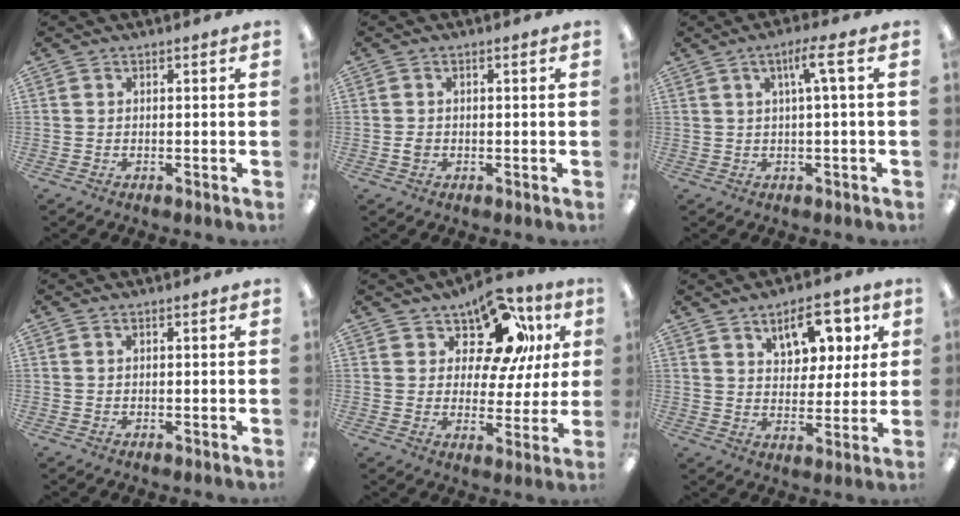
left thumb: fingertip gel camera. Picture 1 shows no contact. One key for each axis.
{"total": 1.5, "fx": -0.2, "fy": 1.1, "fz": 1.0, "tx": -0.019, "ty": 0.003, "tz": -0.004}
{"total": 5.9, "fx": 2.0, "fy": 0.7, "fz": 5.5, "tx": -0.104, "ty": 0.000, "tz": 0.028}
{"total": 0.6, "fx": 0.2, "fy": 0.2, "fz": 0.5, "tx": -0.010, "ty": 0.003, "tz": 0.003}
{"total": 14.1, "fx": 8.9, "fy": 8.0, "fz": 7.4, "tx": -0.119, "ty": -0.050, "tz": 0.160}
{"total": 11.0, "fx": 6.5, "fy": 6.1, "fz": 6.3, "tx": -0.072, "ty": -0.024, "tz": 0.110}